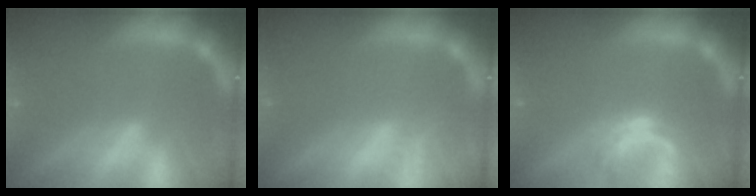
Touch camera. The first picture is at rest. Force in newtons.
{"total": 1.5}
{"total": 2.5}